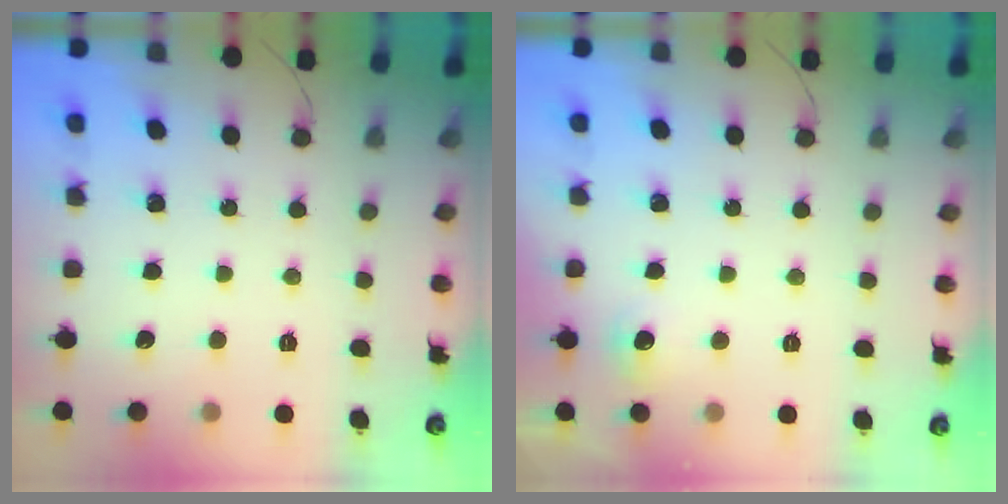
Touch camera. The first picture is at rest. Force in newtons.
{"total": 11.7, "press": 4.5, "slide": 10.8}